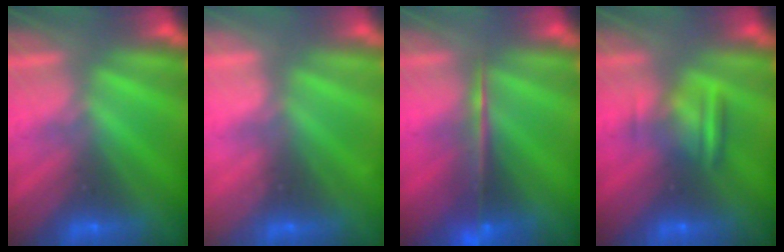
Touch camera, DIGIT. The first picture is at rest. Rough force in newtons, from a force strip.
{"total": 2.3}
{"total": 5.5}
{"total": 8.2}